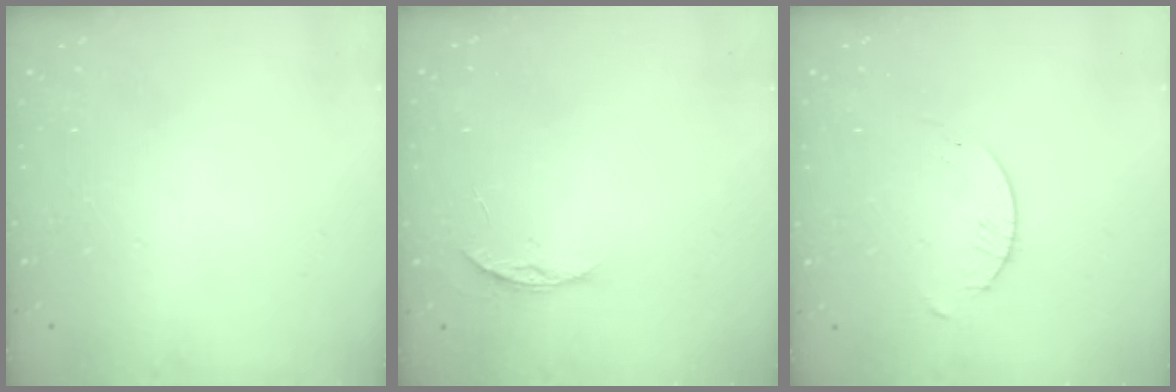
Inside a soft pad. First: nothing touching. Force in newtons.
{"total": 3.5, "press": 3.5, "slide": 0.4}
{"total": 2.1, "press": 2.1, "slide": 0.3}